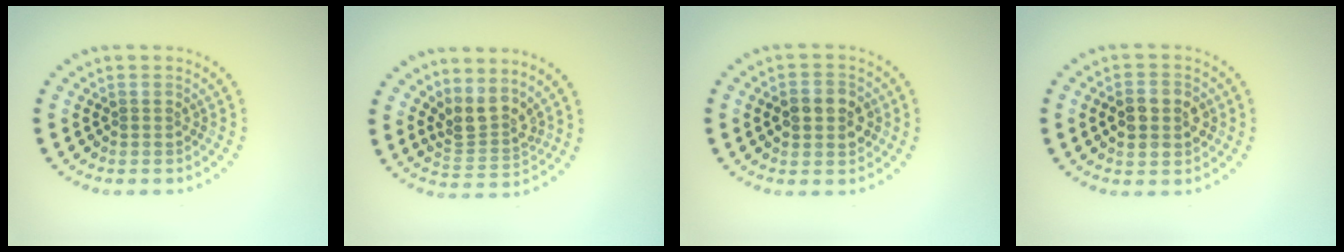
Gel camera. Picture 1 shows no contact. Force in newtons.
{"total": 2.9, "press": 2.2, "slide": 2.0}
{"total": 3.6, "press": 3.6, "slide": 0.2}
{"total": 3.8, "press": 3.7, "slide": 0.2}